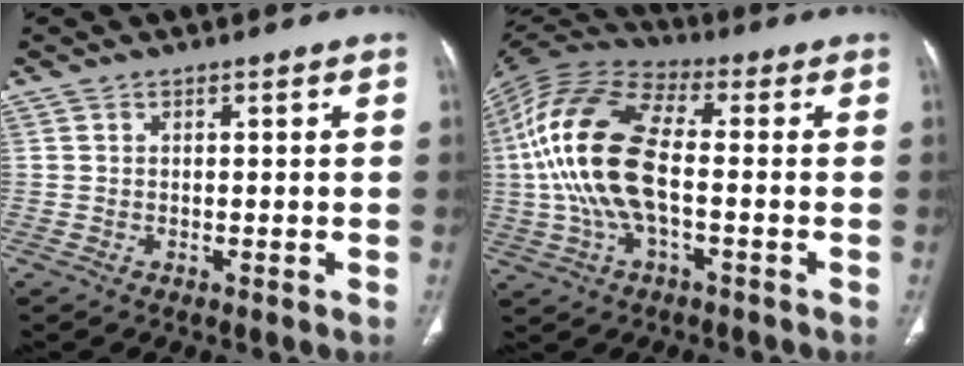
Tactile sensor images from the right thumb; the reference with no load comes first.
{"total": 18.4, "force": [-0.9, 8.3, 16.3], "torque": [-0.350, 0.029, -0.019]}